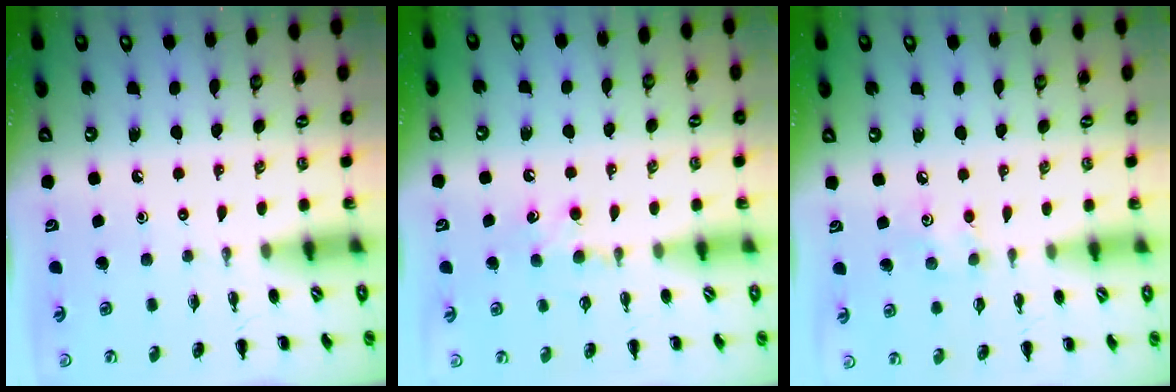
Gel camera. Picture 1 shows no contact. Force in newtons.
{"total": 6.0, "press": 5.8, "slide": 1.7}
{"total": 4.7, "press": 4.6, "slide": 1.1}